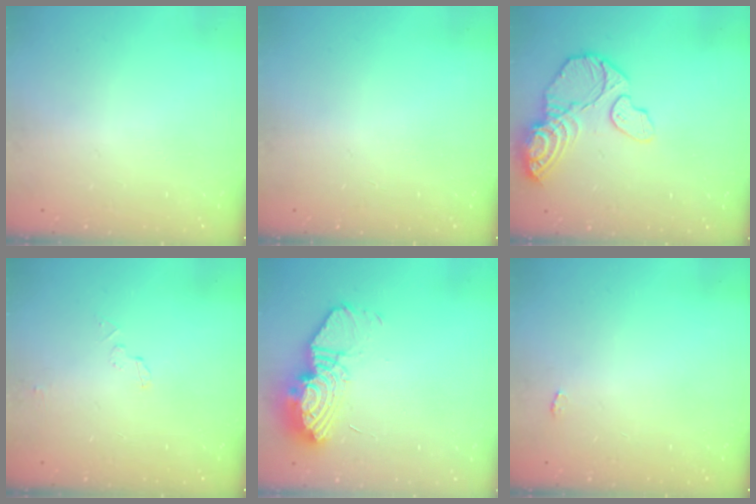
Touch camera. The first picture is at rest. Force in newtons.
{"total": 0.0}
{"total": 14.3, "press": 14.1, "slide": 1.8}
{"total": 2.9, "press": 2.9, "slide": 0.3}
{"total": 13.9, "press": 13.9, "slide": 1.0}
{"total": 2.2, "press": 2.1, "slide": 0.3}